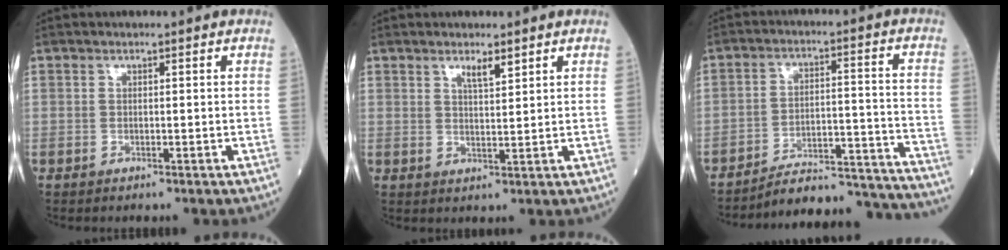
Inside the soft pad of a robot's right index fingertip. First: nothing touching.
{"total": 2.8, "force": [2.0, 0.4, 2.0], "torque": [-0.036, -0.003, 0.036]}
{"total": 20.9, "force": [-20.4, 0.6, 4.3], "torque": [-0.031, 0.017, -0.275]}